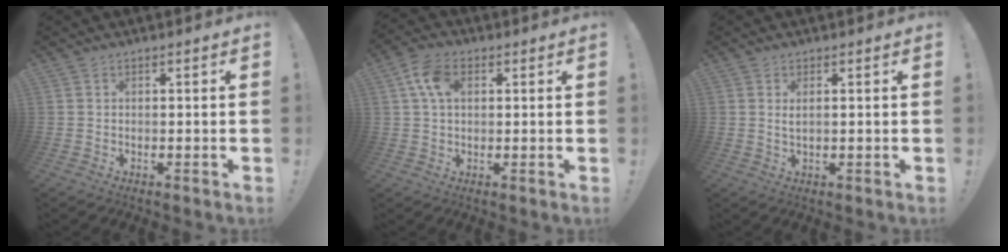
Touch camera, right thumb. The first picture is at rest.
{"total": 8.5, "force": [2.3, 5.5, 6.1], "torque": [-0.110, 0.009, 0.044]}
{"total": 1.8, "force": [1.0, 0.3, 1.5], "torque": [-0.016, -0.006, 0.013]}